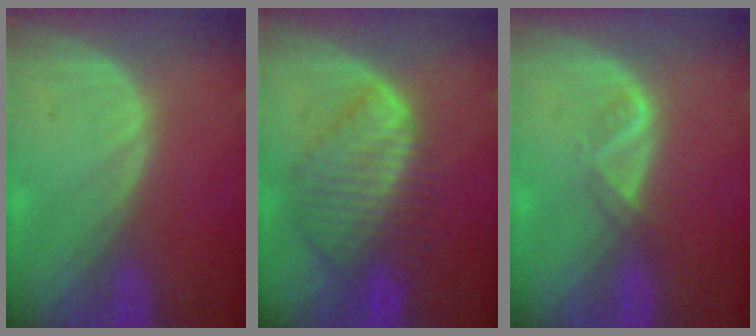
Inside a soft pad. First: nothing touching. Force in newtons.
{"total": 8.4, "press": 7.5, "slide": 3.8}
{"total": 1.9, "press": 1.8, "slide": 0.7}